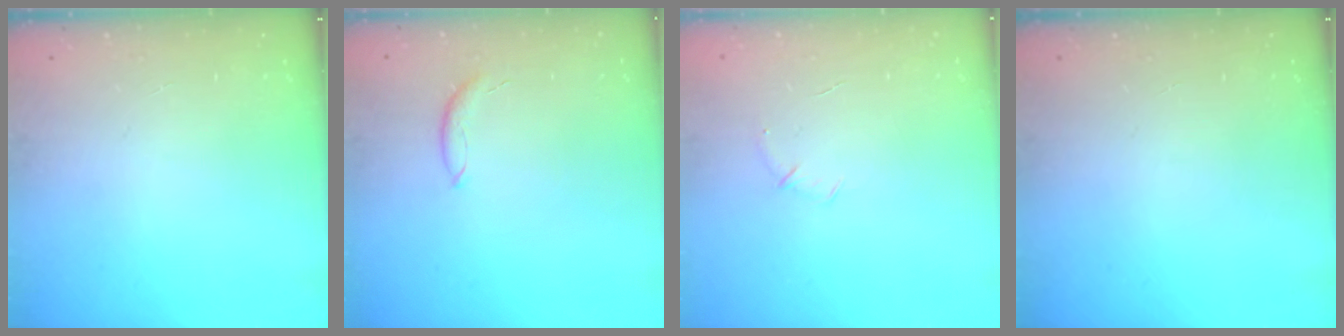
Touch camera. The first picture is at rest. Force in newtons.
{"total": 5.8, "press": 5.7, "slide": 0.7}
{"total": 5.0, "press": 4.9, "slide": 1.3}
{"total": 0.0}